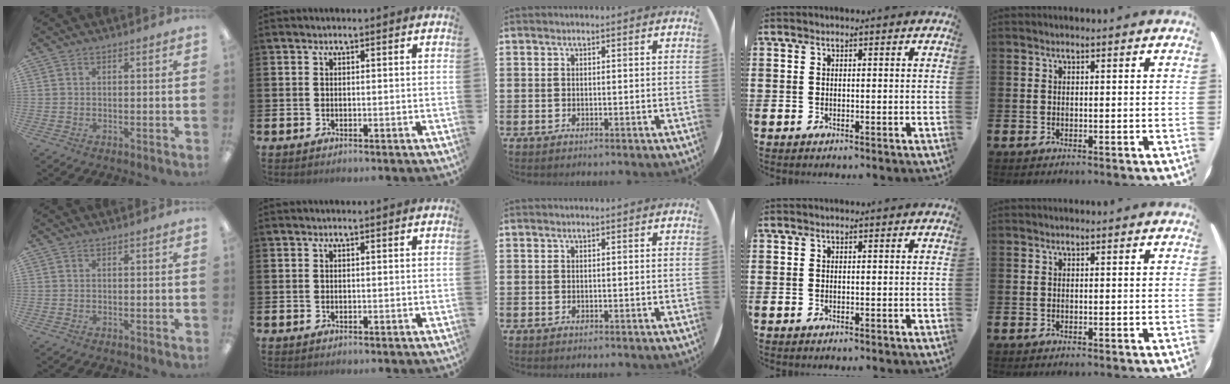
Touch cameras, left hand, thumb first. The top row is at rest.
{}